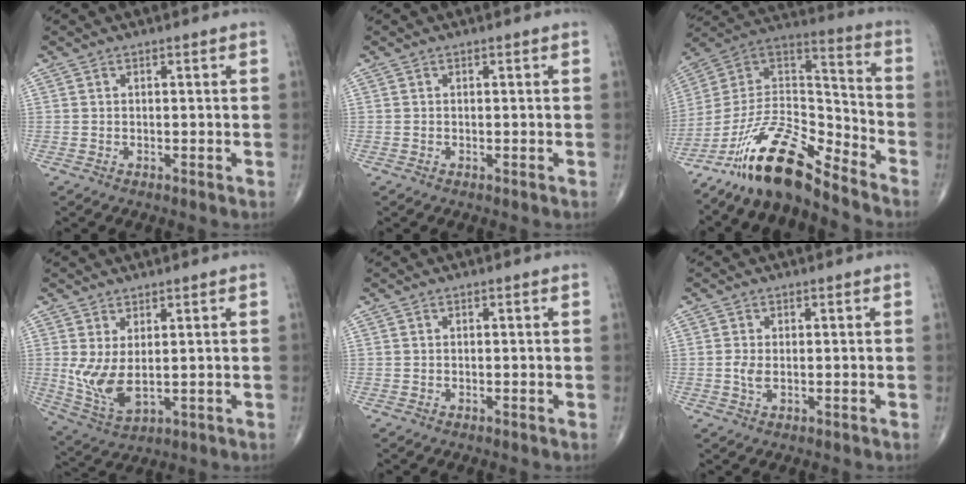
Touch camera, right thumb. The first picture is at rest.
{"total": 0.0}
{"total": 16.6, "force": [-13.4, 4.4, 8.9], "torque": [-0.140, 0.098, -0.253]}
{"total": 7.7, "force": [0.8, 3.5, 6.8], "torque": [-0.143, -0.018, 0.032]}
{"total": 0.0}
{"total": 2.0, "force": [0.0, 1.0, 1.8], "torque": [-0.044, -0.003, 0.001]}